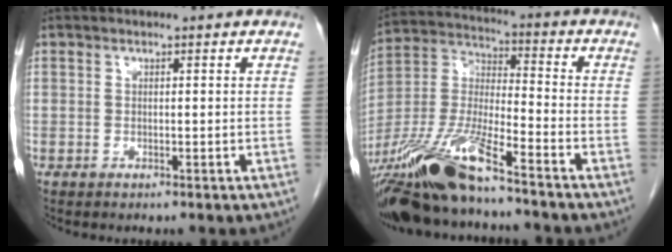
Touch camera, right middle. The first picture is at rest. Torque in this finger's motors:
{"motor_torque": [1.18, -0.96, 0.46, 0.21]}